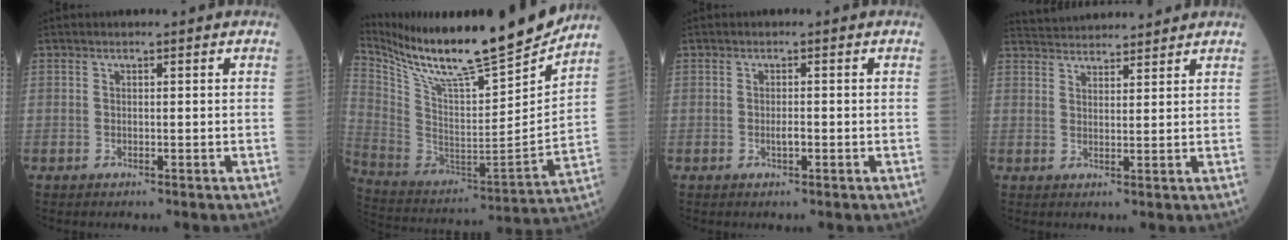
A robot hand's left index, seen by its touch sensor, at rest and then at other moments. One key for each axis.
{"total": 23.8, "fx": 21.0, "fy": 1.3, "fz": 11.2, "tx": -0.218, "ty": -0.056, "tz": 0.347}
{"total": 1.1, "fx": -0.3, "fy": 0.3, "fz": 1.0, "tx": -0.021, "ty": 0.000, "tz": -0.006}
{"total": 9.4, "fx": 9.1, "fy": 1.2, "fz": 1.9, "tx": -0.035, "ty": 0.031, "tz": 0.138}